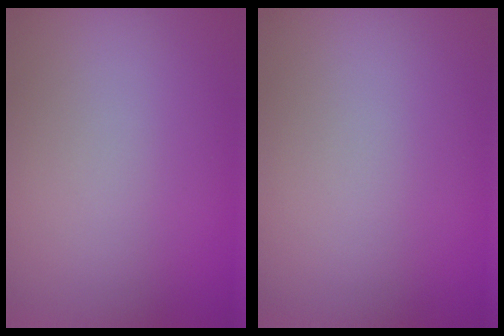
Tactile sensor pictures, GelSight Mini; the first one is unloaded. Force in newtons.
{"total": 0.0}